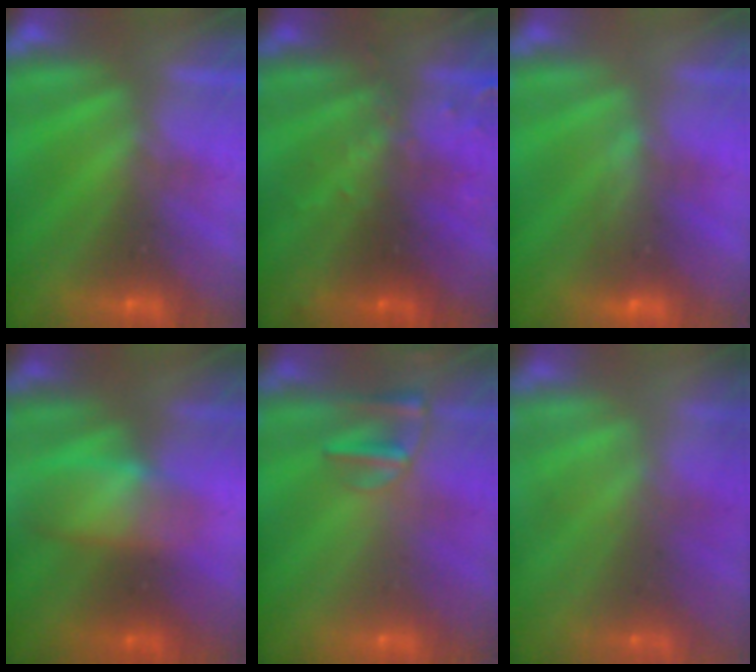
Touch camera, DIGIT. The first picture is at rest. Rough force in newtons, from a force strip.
{"total": 3.1}
{"total": 4.6}
{"total": 2.8}
{"total": 2.4}
{"total": 7.0}